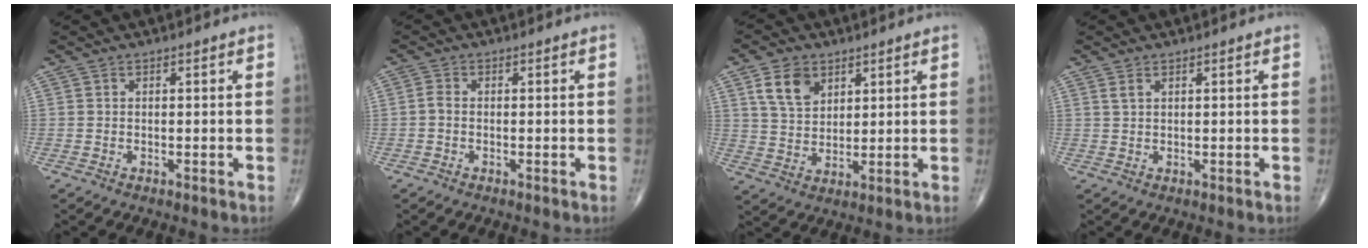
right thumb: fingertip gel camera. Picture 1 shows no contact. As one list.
[{"total": 1.5, "force": [-0.4, 1.1, 1.0], "torque": [-0.019, 0.002, -0.011]}, {"total": 7.9, "force": [3.8, 5.3, 4.3], "torque": [-0.060, -0.017, 0.076]}, {"total": 1.2, "force": [0.7, 0.5, 0.8], "torque": [-0.016, 0.005, 0.018]}]